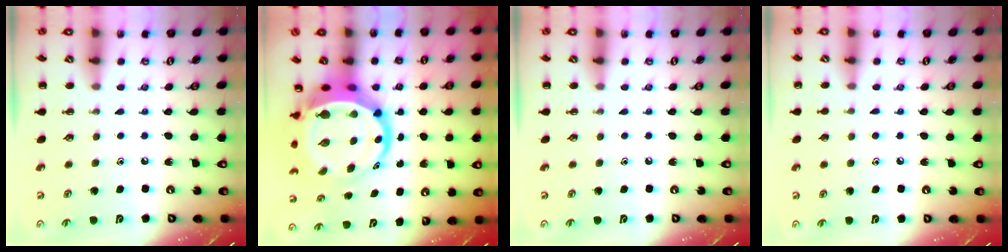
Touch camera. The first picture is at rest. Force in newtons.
{"total": 11.8, "press": 11.4, "slide": 3.3}
{"total": 0.0}
{"total": 5.3, "press": 5.0, "slide": 1.7}